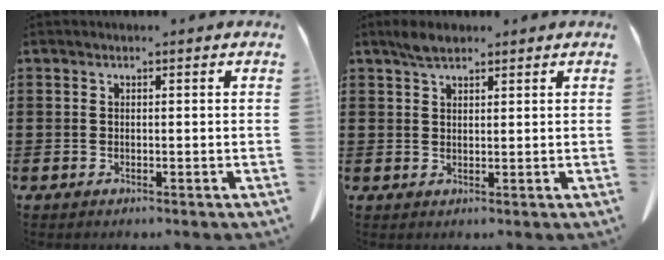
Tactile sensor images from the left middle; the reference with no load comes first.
{"total": 2.8, "force": [2.2, 1.0, 1.5], "torque": [-0.034, 0.003, 0.041]}